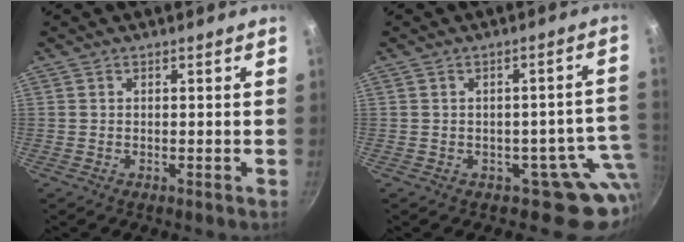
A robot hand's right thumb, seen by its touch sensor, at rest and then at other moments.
{"total": 7.6, "force": [-1.7, 6.5, 3.6], "torque": [0.047, 0.028, -0.023]}